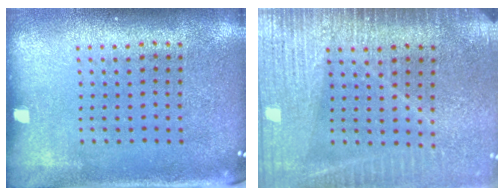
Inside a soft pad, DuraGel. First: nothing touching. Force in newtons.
{"total": 3.6, "press": 3.2, "slide": 1.6}